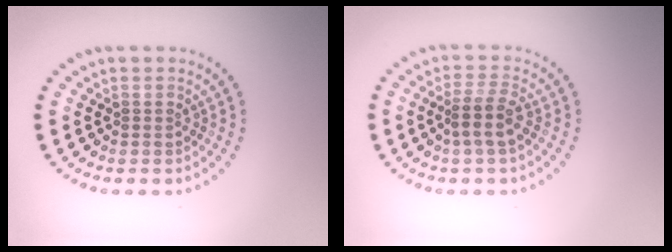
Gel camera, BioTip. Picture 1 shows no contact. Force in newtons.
{"total": 2.5, "press": 2.0, "slide": 1.4}